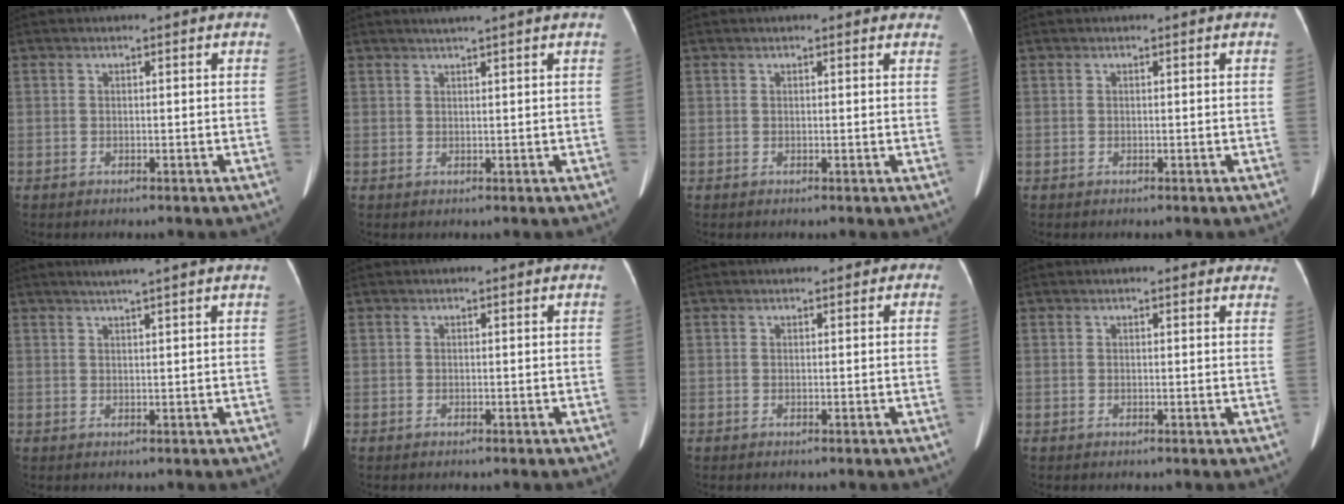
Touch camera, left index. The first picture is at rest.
{"total": 2.3, "force": [1.8, -0.7, 1.2], "torque": [-0.014, 0.006, 0.034]}
{"total": 5.2, "force": [4.4, 1.7, 2.3], "torque": [-0.013, 0.015, 0.038]}
{"total": 0.0}
{"total": 3.6, "force": [2.9, -1.0, 1.9], "torque": [-0.026, 0.008, 0.045]}
{"total": 0.0}
{"total": 1.1, "force": [0.6, 0.9, 0.3], "torque": [0.005, 0.011, 0.002]}
{"total": 6.5, "force": [5.7, 2.1, 2.5], "torque": [-0.012, 0.010, 0.050]}